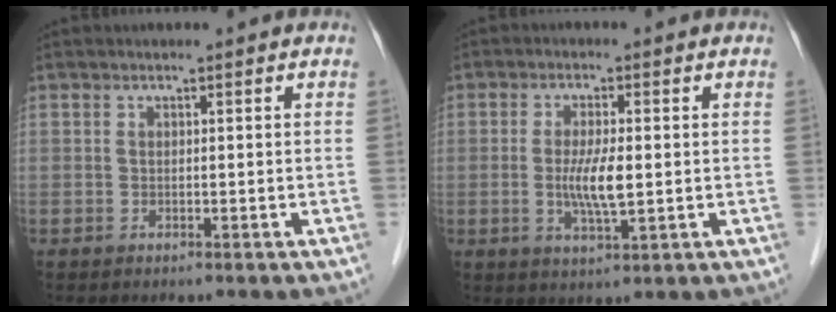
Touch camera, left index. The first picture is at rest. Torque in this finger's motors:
{"motor_torque": [0.83, 0.74, 0.21, 0.05]}